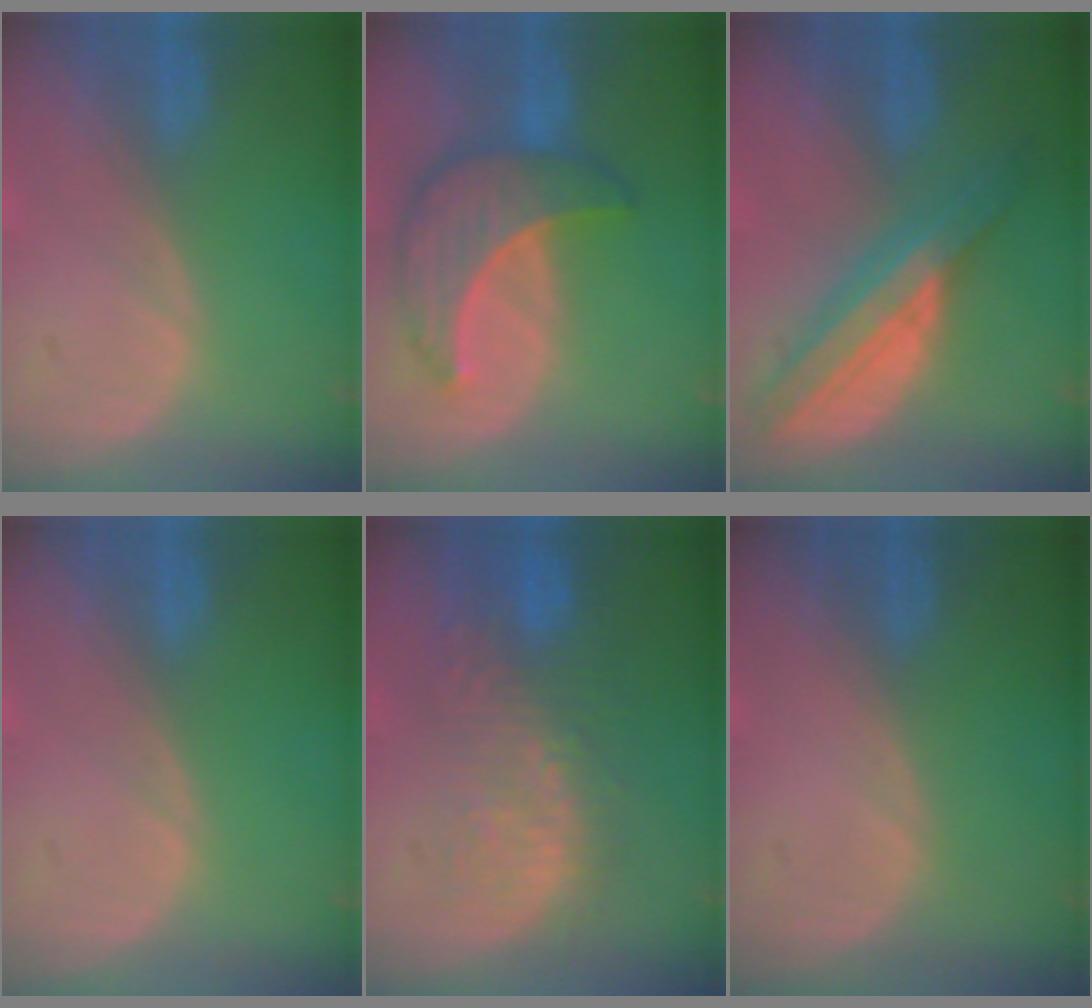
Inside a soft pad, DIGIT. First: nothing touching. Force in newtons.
{"total": 8.8, "press": 8.7, "slide": 0.6}
{"total": 8.6, "press": 8.5, "slide": 0.4}
{"total": 0.0}
{"total": 10.5, "press": 9.2, "slide": 5.1}
{"total": 0.0}